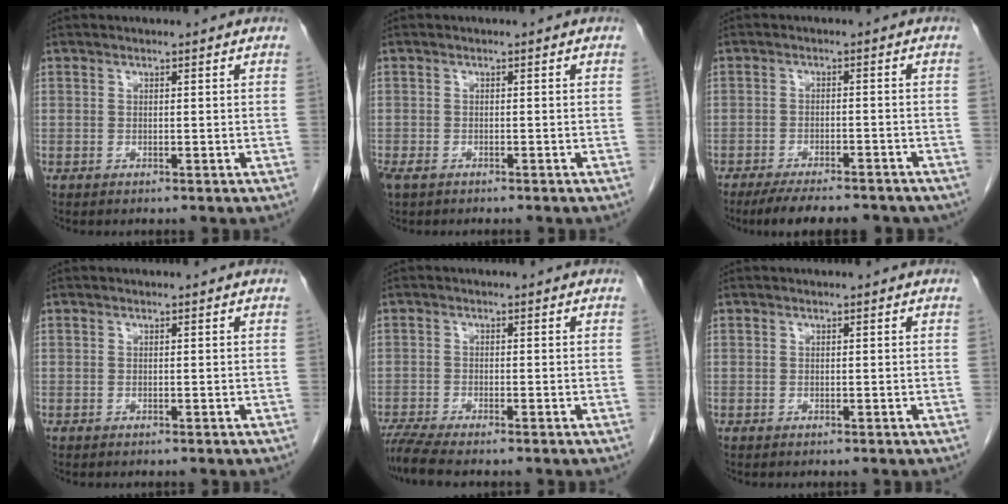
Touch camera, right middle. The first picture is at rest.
{"total": 2.2, "force": [-1.5, 1.0, 1.1], "torque": [-0.028, -0.003, -0.022]}
{"total": 12.6, "force": [-10.9, 3.0, 5.6], "torque": [-0.088, -0.006, -0.144]}
{"total": 0.0}
{"total": 4.4, "force": [-3.8, -0.3, 2.3], "torque": [-0.051, -0.015, -0.072]}
{"total": 0.0}